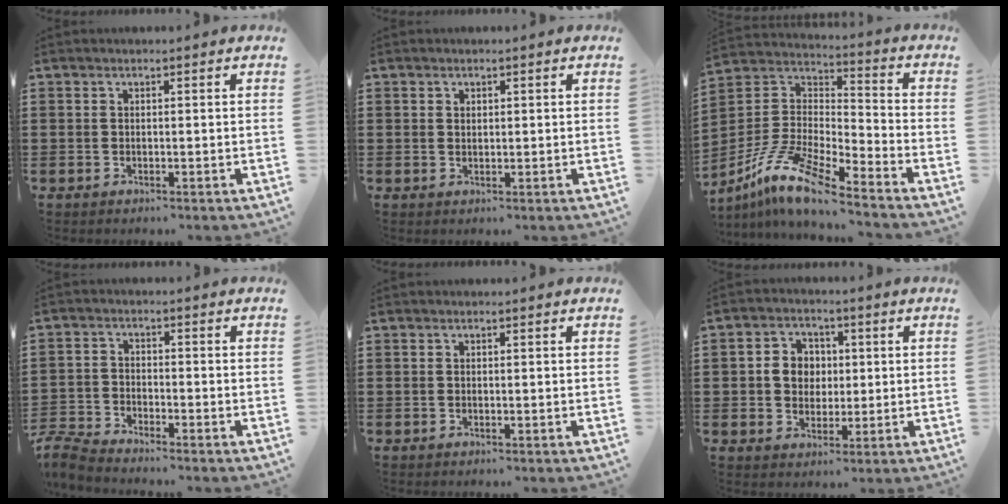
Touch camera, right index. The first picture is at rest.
{"total": 0.8, "force": [0.6, 0.5, 0.1], "torque": [-0.004, 0.002, 0.011]}
{"total": 11.7, "force": [-9.4, 1.7, 6.8], "torque": [-0.162, 0.005, -0.193]}
{"total": 4.0, "force": [-4.0, 0.2, 0.6], "torque": [-0.035, -0.010, -0.086]}
{"total": 0.0}
{"total": 5.3, "force": [0.3, 4.8, 2.2], "torque": [-0.059, 0.018, 0.002]}